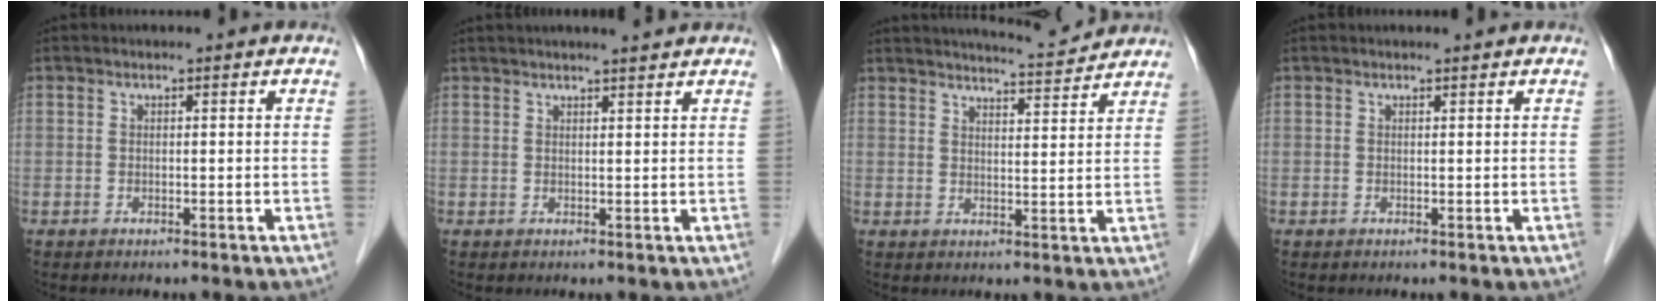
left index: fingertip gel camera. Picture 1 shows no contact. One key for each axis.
{"total": 4.9, "fx": 4.4, "fy": 0.1, "fz": 2.2, "tx": -0.032, "ty": 0.018, "tz": 0.056}
{"total": 8.3, "fx": 8.1, "fy": 0.1, "fz": 1.8, "tx": -0.035, "ty": 0.004, "tz": 0.111}
{"total": 0.7, "fx": 0.6, "fy": -0.1, "fz": 0.3, "tx": -0.007, "ty": 0.003, "tz": 0.011}